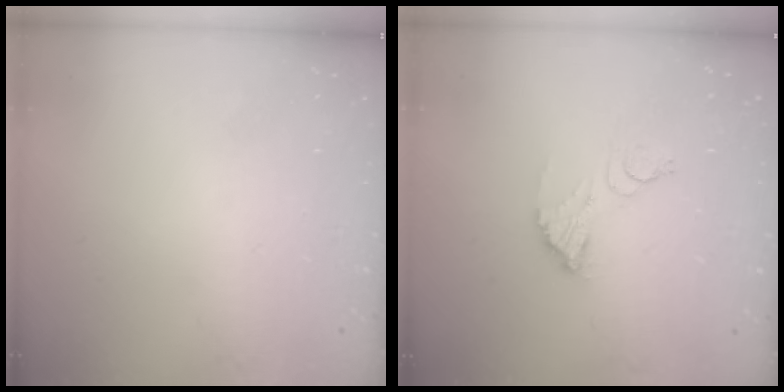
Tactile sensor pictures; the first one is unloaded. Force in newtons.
{"total": 8.1, "press": 8.0, "slide": 0.7}